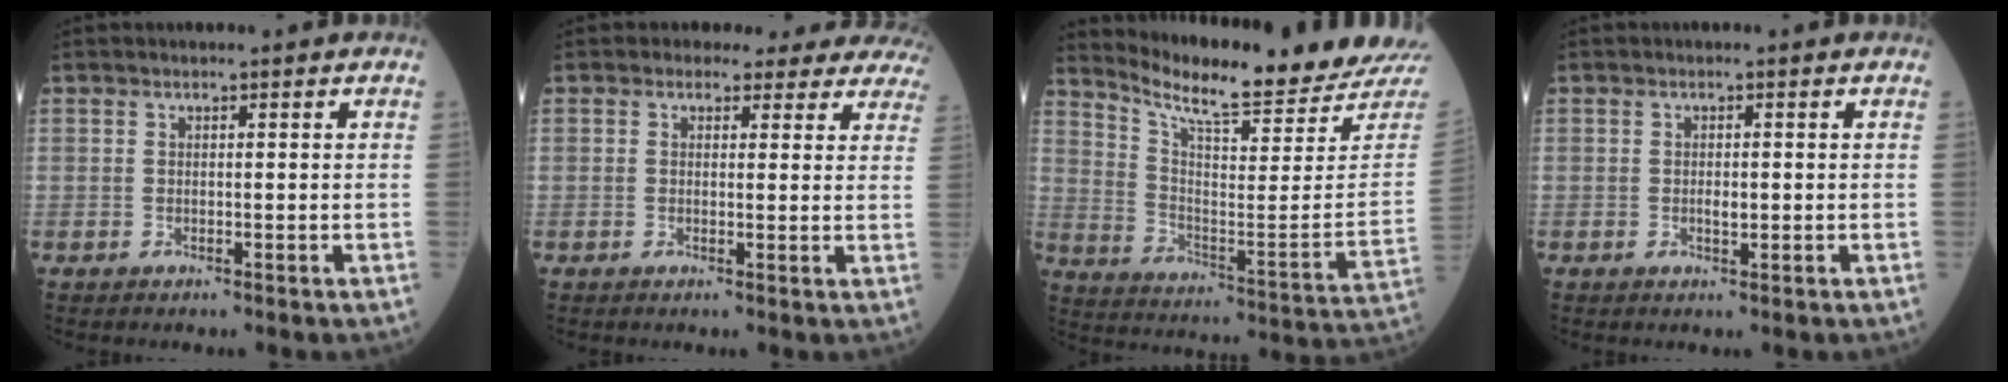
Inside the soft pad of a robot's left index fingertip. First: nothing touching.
{"total": 11.0, "force": [10.0, 4.4, 1.2], "torque": [0.026, -0.004, 0.079]}
{"total": 20.7, "force": [19.5, -0.3, 6.9], "torque": [-0.135, -0.101, 0.270]}
{"total": 1.3, "force": [-0.1, 0.6, 1.2], "torque": [-0.023, 0.000, -0.002]}